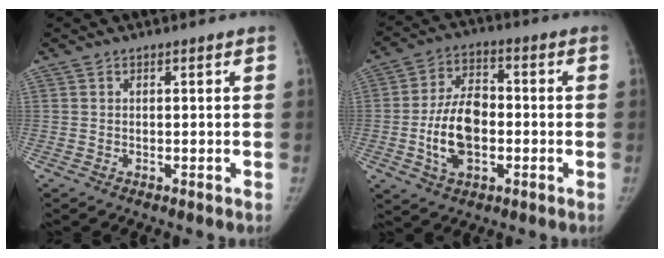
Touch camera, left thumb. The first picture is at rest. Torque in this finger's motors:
{"motor_torque": [0.57, 1.44, 0.07, 0.12, 0.24]}